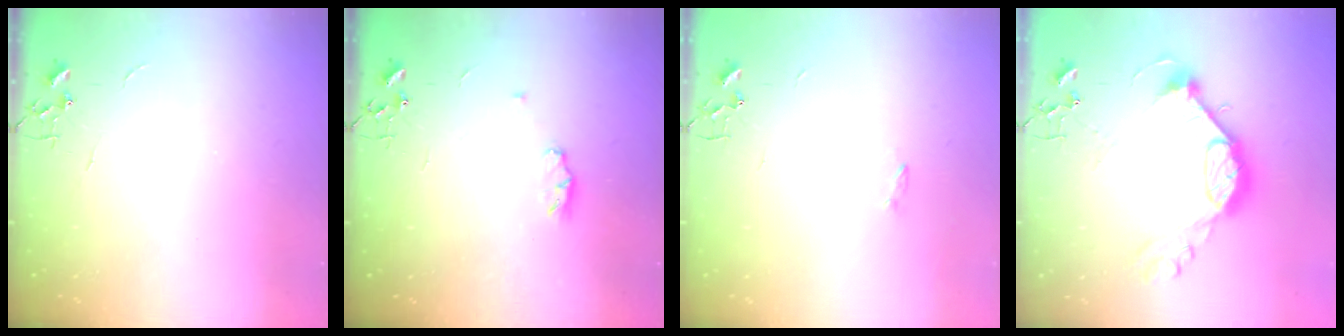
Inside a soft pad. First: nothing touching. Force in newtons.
{"total": 5.6, "press": 5.6, "slide": 0.9}
{"total": 1.2, "press": 1.1, "slide": 0.3}
{"total": 15.7, "press": 15.7, "slide": 1.3}